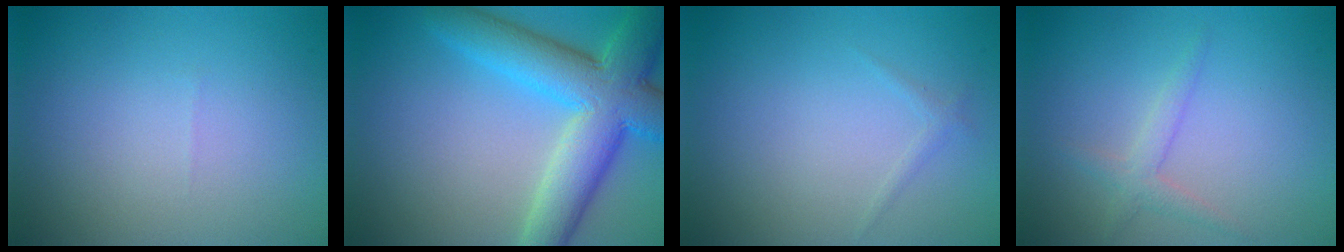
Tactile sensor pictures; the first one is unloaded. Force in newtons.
{"total": 9.4, "press": 9.4, "slide": 0.3}
{"total": 0.7, "press": 0.7, "slide": 0.1}
{"total": 1.7, "press": 1.6, "slide": 0.1}